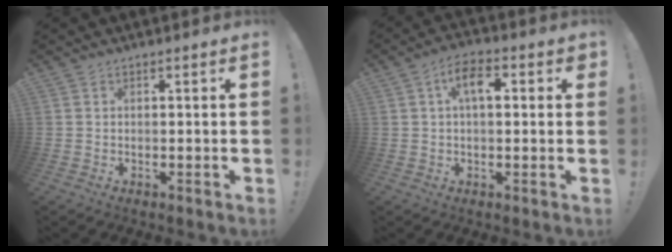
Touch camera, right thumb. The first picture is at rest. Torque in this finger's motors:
{"motor_torque": [1.02, 1.36, 0.62, 0.80, 0.04]}